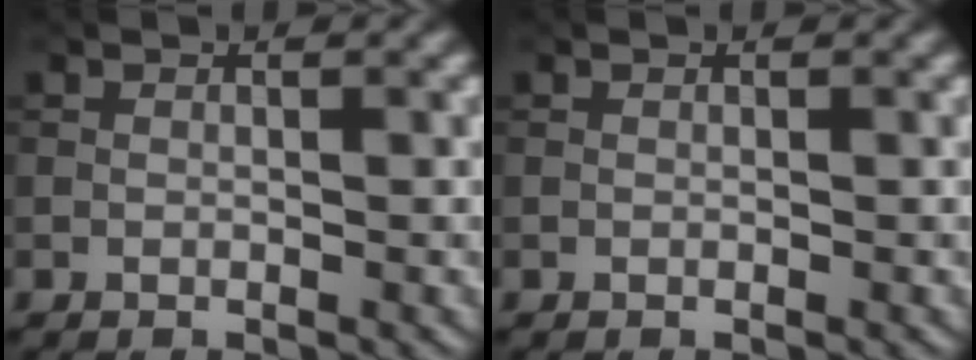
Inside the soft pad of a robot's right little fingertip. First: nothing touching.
{"total": 0.0}